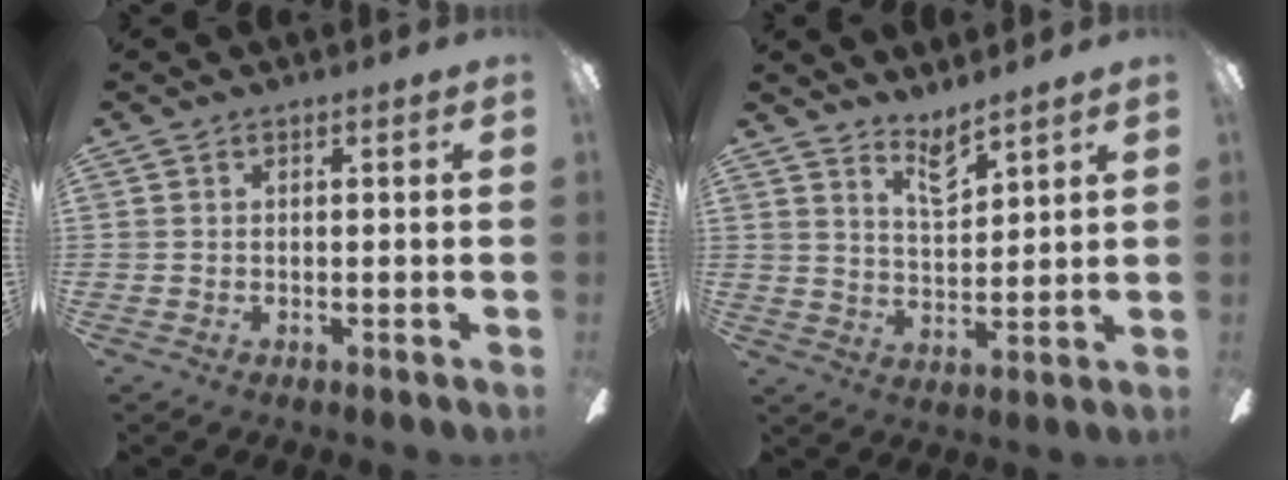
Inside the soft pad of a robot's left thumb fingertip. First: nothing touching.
{"total": 6.5, "force": [5.5, 1.7, 3.0], "torque": [-0.048, -0.035, 0.095]}